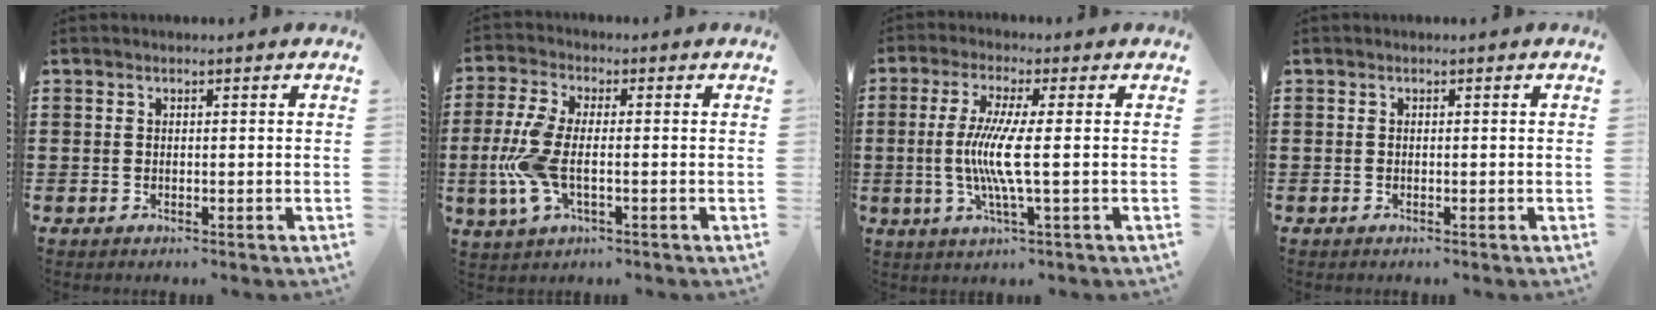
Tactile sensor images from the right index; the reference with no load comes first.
{"total": 7.3, "force": [-1.3, 3.3, 6.4], "torque": [-0.171, -0.015, -0.033]}
{"total": 7.4, "force": [-0.5, -0.1, 7.3], "torque": [-0.161, -0.021, -0.021]}
{"total": 0.0}